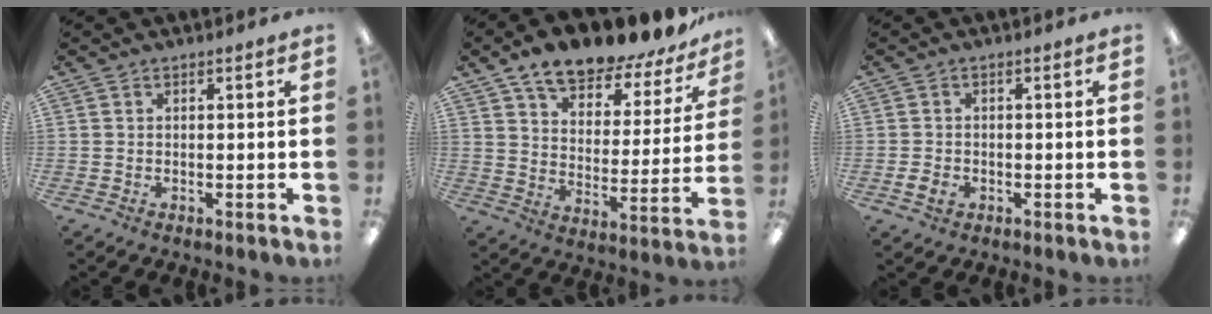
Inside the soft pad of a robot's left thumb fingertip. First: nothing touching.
{"total": 13.0, "force": [11.3, 4.0, 5.2], "torque": [-0.098, -0.082, 0.192]}
{"total": 2.6, "force": [-0.9, 1.9, 1.5], "torque": [-0.024, 0.005, -0.015]}